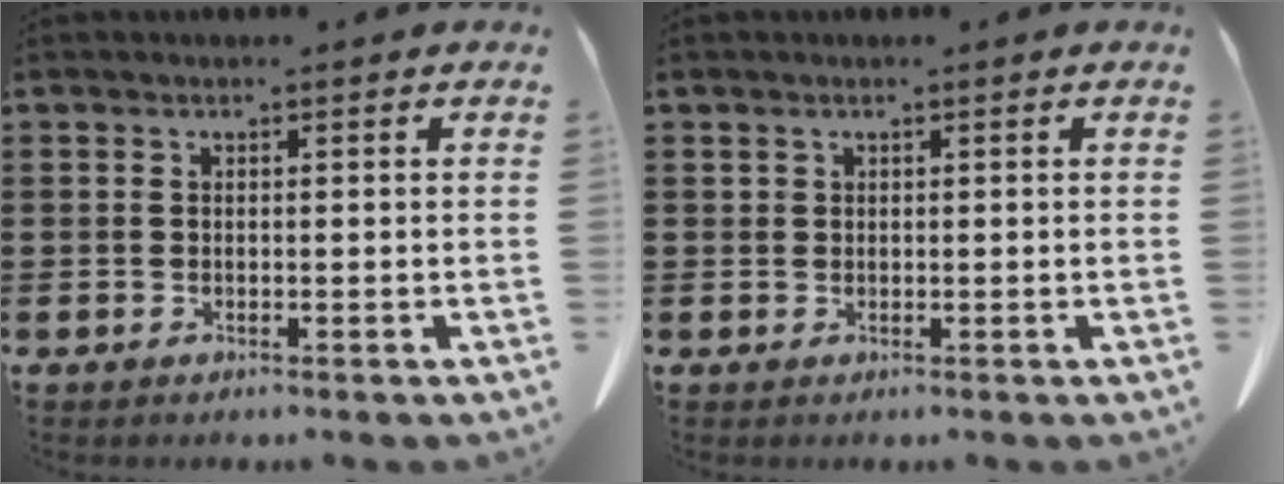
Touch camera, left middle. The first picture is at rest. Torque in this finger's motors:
{"motor_torque": [0.40, 1.10, -1.05, -0.21]}